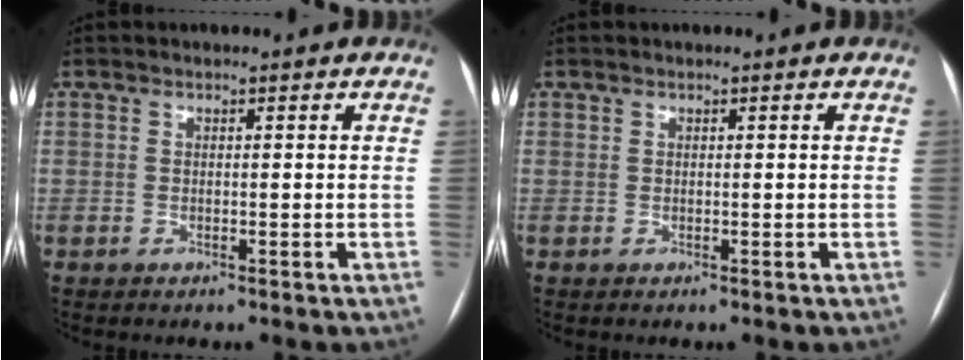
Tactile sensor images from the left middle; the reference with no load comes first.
{"total": 0.0}